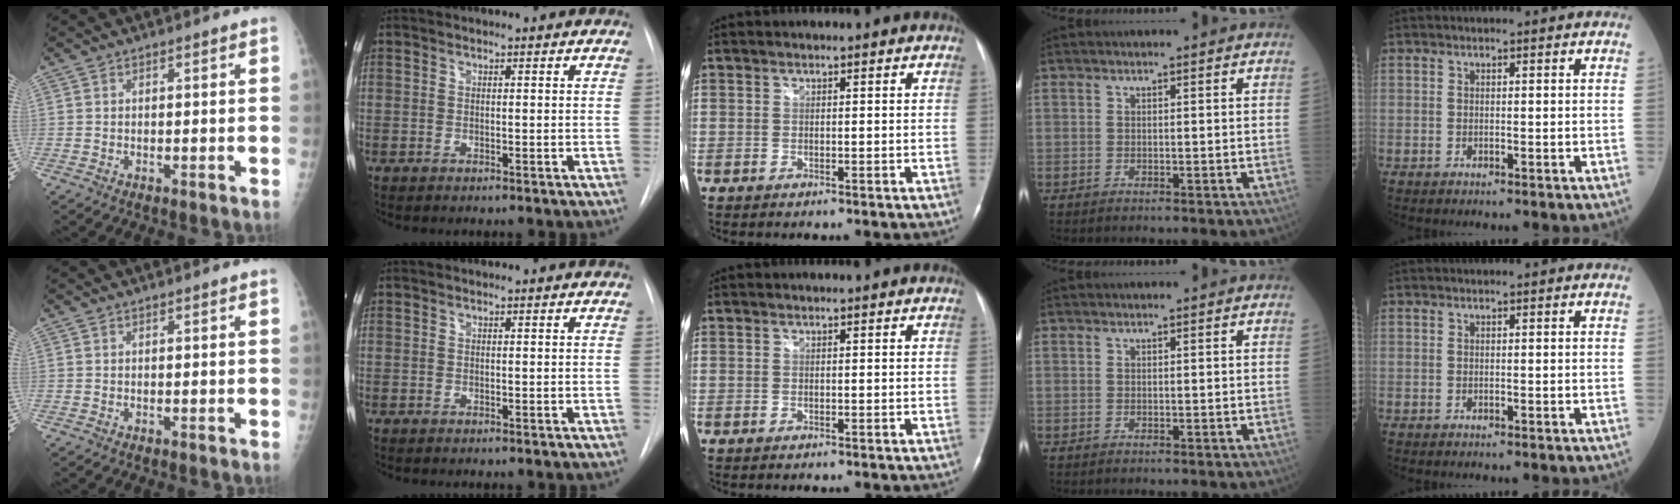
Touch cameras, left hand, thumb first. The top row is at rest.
{}